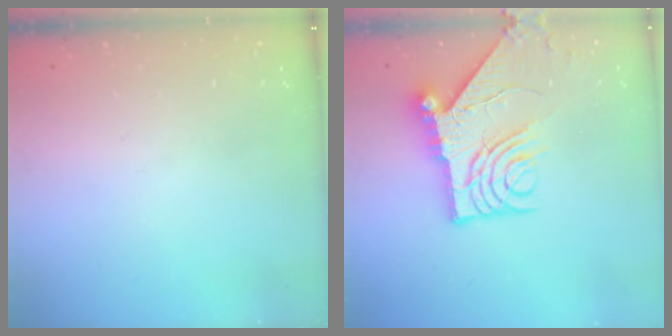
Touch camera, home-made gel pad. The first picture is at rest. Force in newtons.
{"total": 12.6, "press": 12.6, "slide": 1.5}